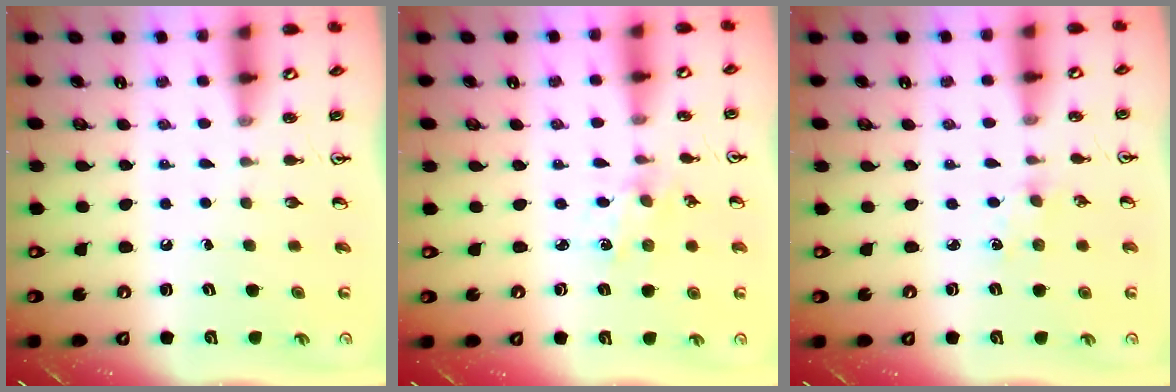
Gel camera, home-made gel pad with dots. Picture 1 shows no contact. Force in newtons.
{"total": 1.0, "press": 1.0, "slide": 0.2}
{"total": 2.8, "press": 2.8, "slide": 0.4}